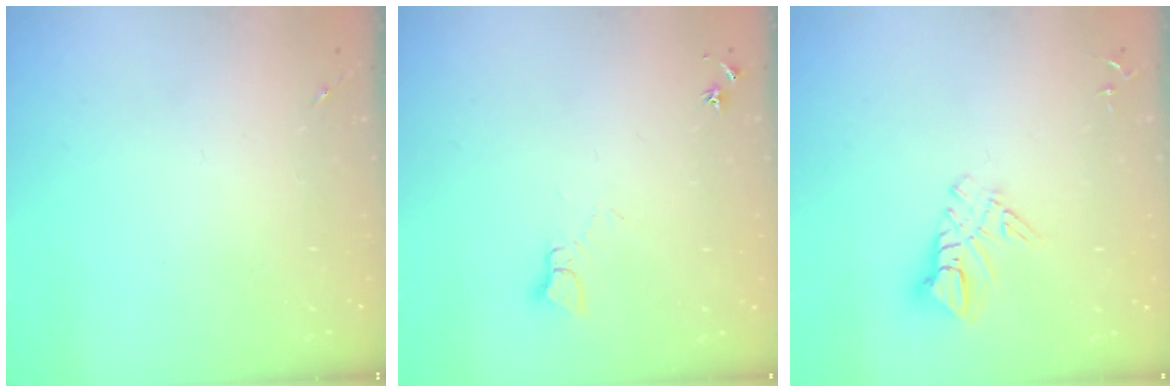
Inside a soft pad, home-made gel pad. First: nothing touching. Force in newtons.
{"total": 4.9, "press": 4.9, "slide": 0.5}
{"total": 8.9, "press": 8.8, "slide": 0.9}